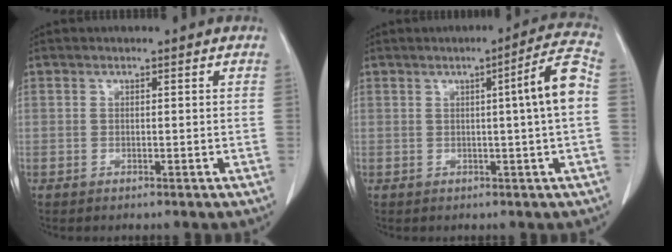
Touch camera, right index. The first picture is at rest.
{"total": 6.9, "force": [0.3, -1.0, 6.9], "torque": [-0.096, 0.006, 0.003]}